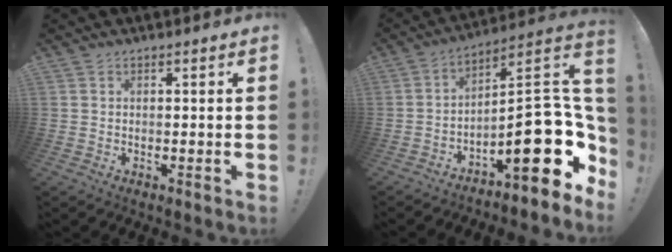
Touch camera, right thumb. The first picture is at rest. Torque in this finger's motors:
{"motor_torque": [2.57, 2.44, 1.40, -1.37, 0.39]}